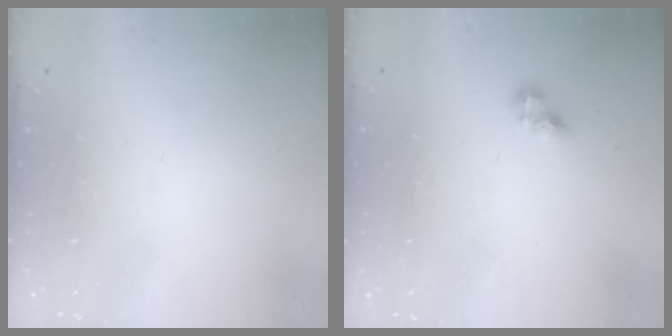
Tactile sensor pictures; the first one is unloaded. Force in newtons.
{"total": 4.1, "press": 4.0, "slide": 0.6}